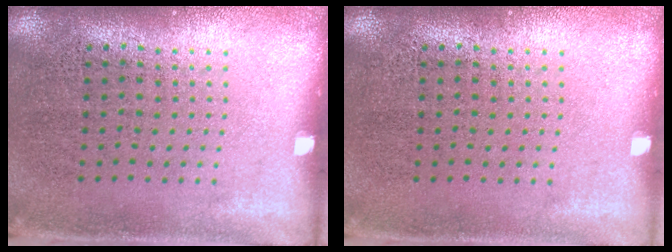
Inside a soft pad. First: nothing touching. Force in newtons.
{"total": 0.0}